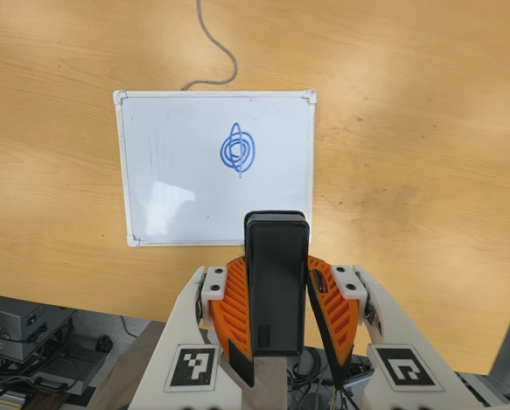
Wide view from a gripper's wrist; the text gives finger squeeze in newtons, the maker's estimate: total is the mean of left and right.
{"total": 5.5, "left": 4.4, "right": 6.5}